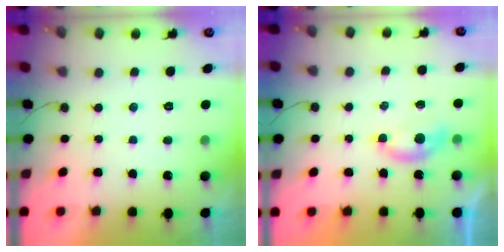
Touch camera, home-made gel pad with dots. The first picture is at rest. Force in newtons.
{"total": 3.6, "press": 3.6, "slide": 0.5}